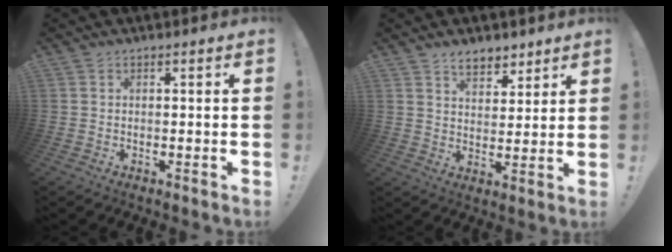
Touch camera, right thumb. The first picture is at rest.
{"total": 7.0, "force": [5.2, 3.8, 2.6], "torque": [-0.026, -0.035, 0.095]}